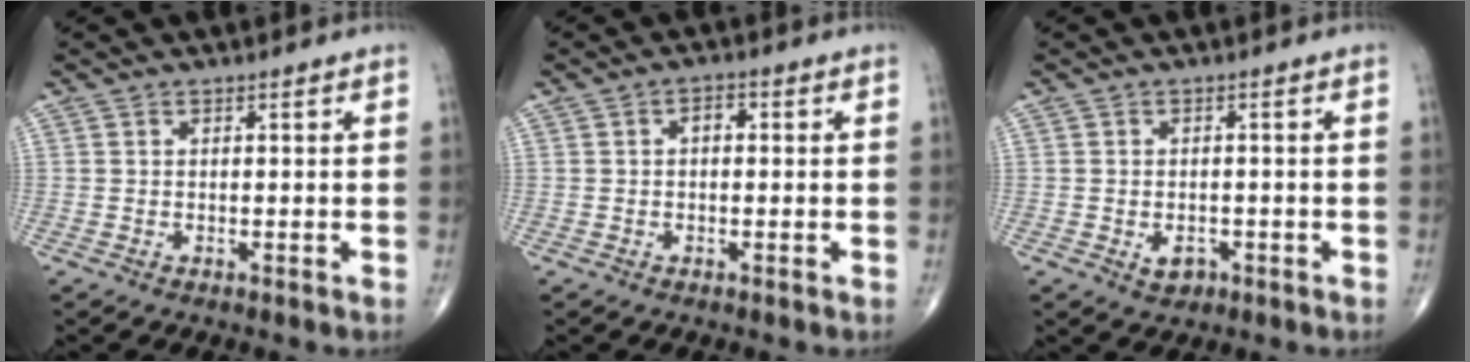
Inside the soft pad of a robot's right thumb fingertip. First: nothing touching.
{"total": 2.1, "force": [0.1, 1.3, 1.6], "torque": [-0.017, 0.008, -0.005]}
{"total": 2.9, "force": [-1.1, 2.1, 1.7], "torque": [-0.020, 0.003, -0.012]}